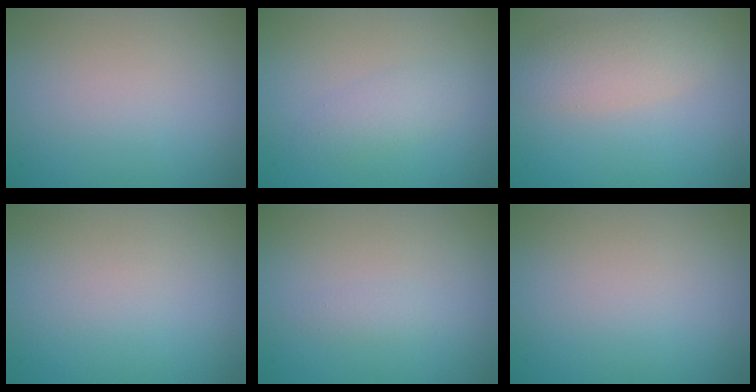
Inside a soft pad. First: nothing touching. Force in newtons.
{"total": 1.9, "press": 1.9, "slide": 0.1}
{"total": 3.8, "press": 3.8, "slide": 0.3}
{"total": 0.0}
{"total": 0.8, "press": 0.8, "slide": 0.1}
{"total": 0.0}